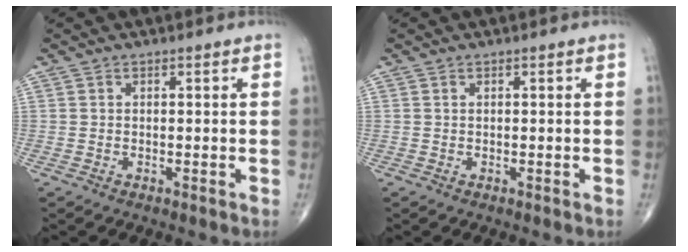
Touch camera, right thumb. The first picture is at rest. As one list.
[{"total": 0.0}]